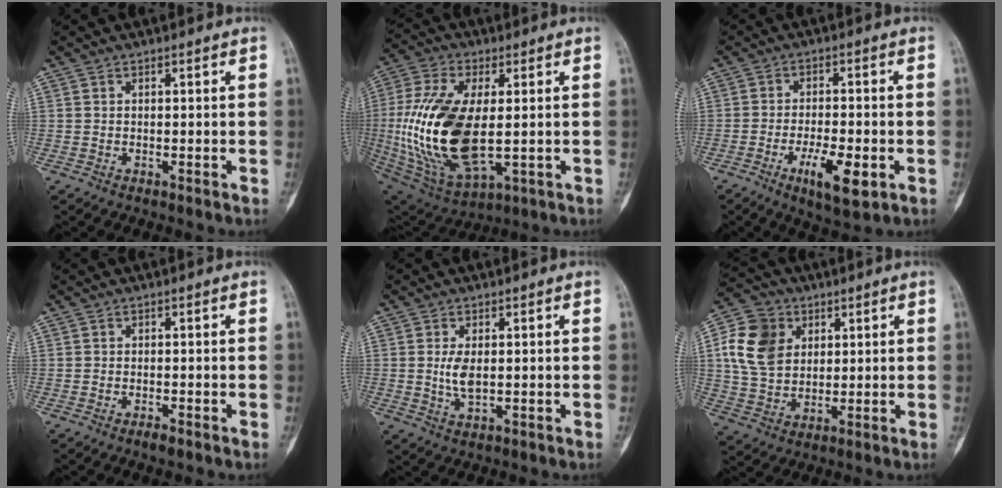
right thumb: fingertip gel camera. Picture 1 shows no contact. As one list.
[{"total": 22.6, "force": [-0.4, 10.9, 19.8], "torque": [-0.419, -0.013, 0.010]}, {"total": 8.5, "force": [-3.3, 2.8, 7.3], "torque": [-0.123, 0.004, -0.051]}, {"total": 1.3, "force": [-0.9, 0.4, 0.8], "torque": [-0.016, 0.002, -0.017]}, {"total": 3.9, "force": [0.3, 1.8, 3.4], "torque": [-0.071, -0.009, 0.011]}, {"total": 12.8, "force": [3.4, 9.9, 7.3], "torque": [-0.122, -0.001, 0.062]}]